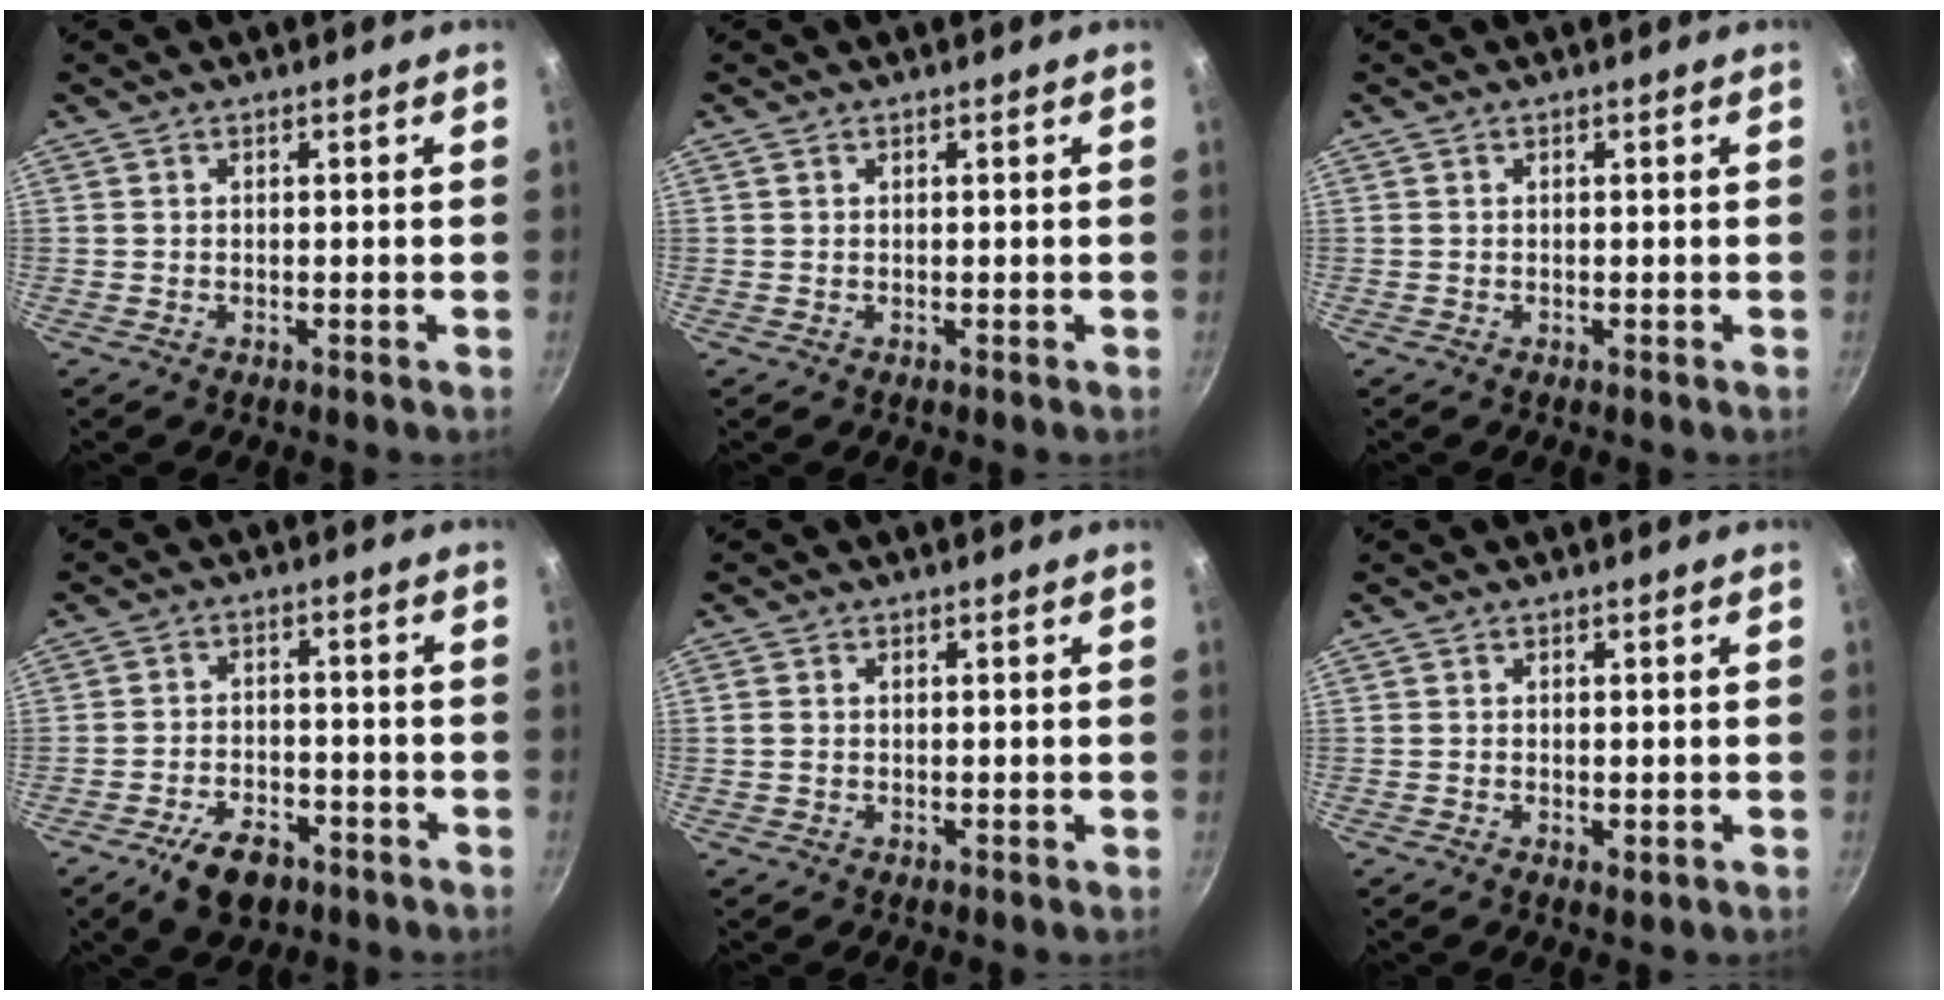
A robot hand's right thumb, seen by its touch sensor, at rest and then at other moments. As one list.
[{"total": 0.0}, {"total": 0.0}, {"total": 8.6, "force": [-5.2, 4.6, 5.1], "torque": [-0.075, 0.031, -0.082]}, {"total": 1.2, "force": [0.0, 1.0, 0.7], "torque": [-0.015, 0.003, -0.002]}, {"total": 1.1, "force": [-0.2, 0.5, 0.9], "torque": [-0.016, -0.004, -0.003]}]